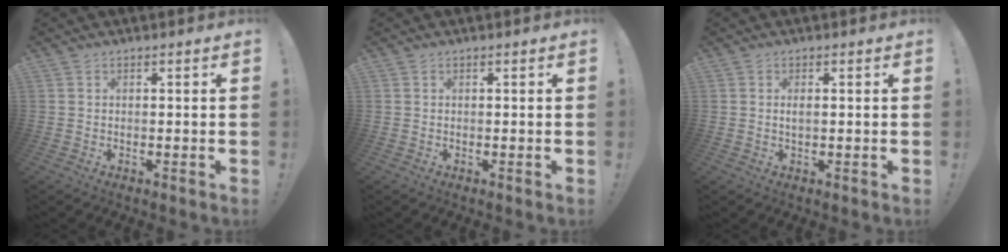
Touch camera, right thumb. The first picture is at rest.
{"total": 0.0}
{"total": 1.4, "force": [0.0, 0.5, 1.3], "torque": [-0.023, 0.001, -0.001]}